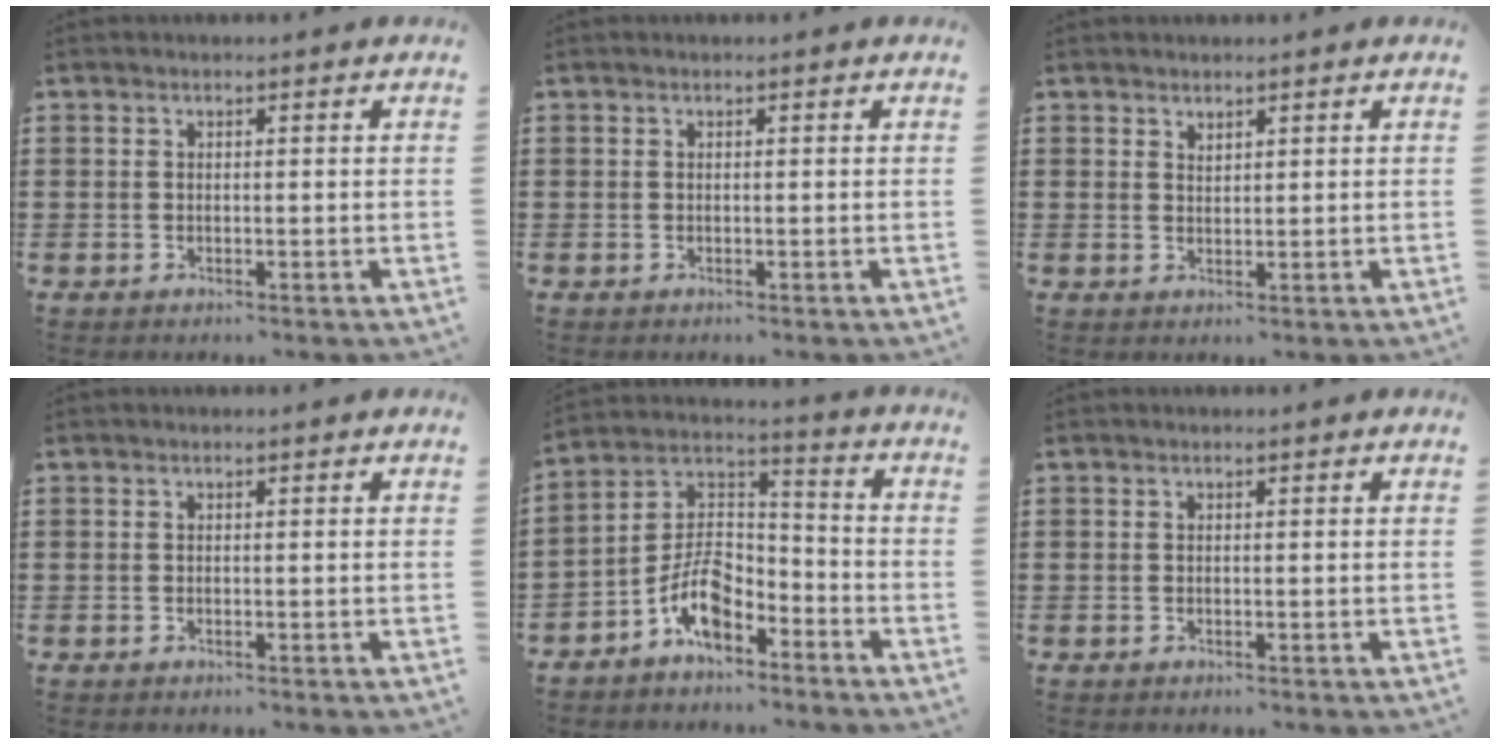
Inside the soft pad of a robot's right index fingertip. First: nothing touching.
{"total": 0.0}
{"total": 1.2, "force": [1.2, 0.3, 0.0], "torque": [-0.001, 0.001, 0.023]}
{"total": 0.0}
{"total": 8.4, "force": [-5.1, 4.0, 5.4], "torque": [-0.120, -0.001, -0.099]}
{"total": 0.0}